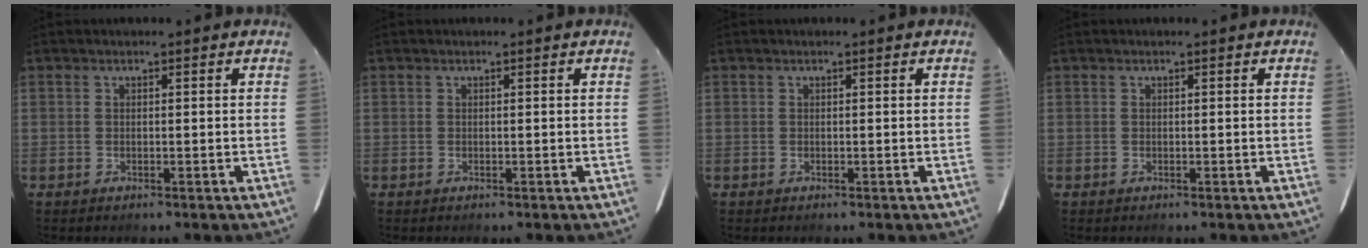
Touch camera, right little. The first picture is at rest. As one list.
[{"total": 0.0}, {"total": 0.0}, {"total": 0.0}]